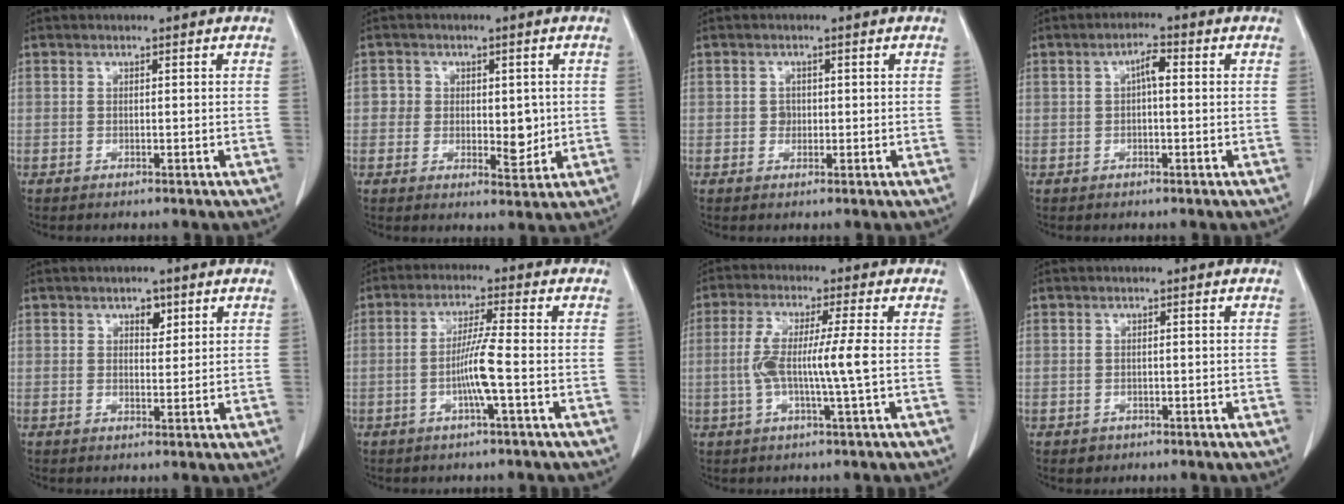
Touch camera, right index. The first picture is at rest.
{"total": 5.2, "force": [0.0, 3.7, 3.7], "torque": [-0.033, 0.000, 0.005]}
{"total": 1.4, "force": [-0.1, 1.3, 0.6], "torque": [-0.008, 0.003, 0.001]}
{"total": 2.7, "force": [0.2, 0.8, 2.6], "torque": [-0.043, 0.009, 0.002]}
{"total": 2.4, "force": [1.3, 1.3, 1.5], "torque": [-0.018, -0.001, 0.020]}
{"total": 5.8, "force": [-1.6, -0.7, 5.6], "torque": [-0.112, 0.001, -0.031]}
{"total": 7.5, "force": [-0.7, -0.4, 7.4], "torque": [-0.152, 0.006, -0.014]}
{"total": 1.2, "force": [-0.6, 1.0, 0.1], "torque": [-0.003, 0.004, -0.005]}